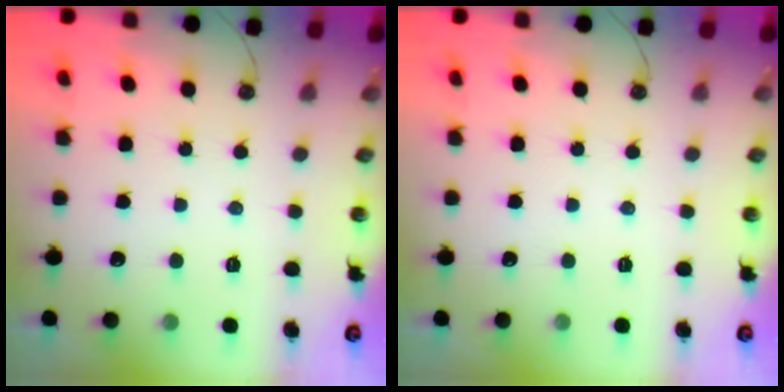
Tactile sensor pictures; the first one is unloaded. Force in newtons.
{"total": 0.0}